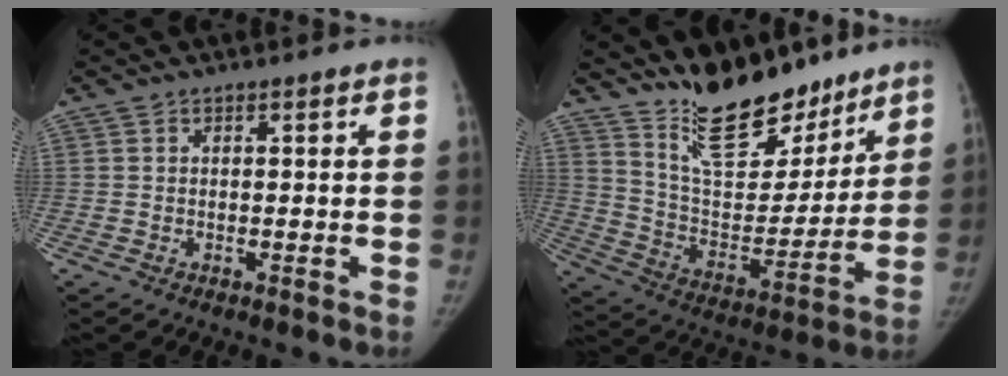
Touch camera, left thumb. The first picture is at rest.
{"total": 19.5, "force": [15.7, 7.9, 8.6], "torque": [-0.082, -0.107, 0.264]}